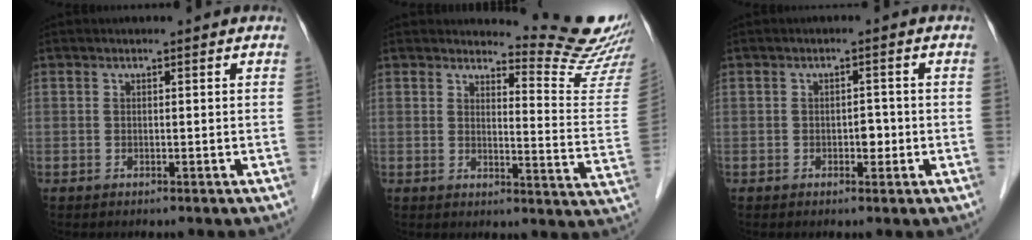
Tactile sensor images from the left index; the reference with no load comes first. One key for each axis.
{"total": 12.5, "fx": 12.3, "fy": -1.1, "fz": 2.0, "tx": -0.019, "ty": -0.121, "tz": 0.130}
{"total": 1.9, "fx": -0.6, "fy": 1.1, "fz": 1.4, "tx": -0.017, "ty": 0.004, "tz": -0.007}